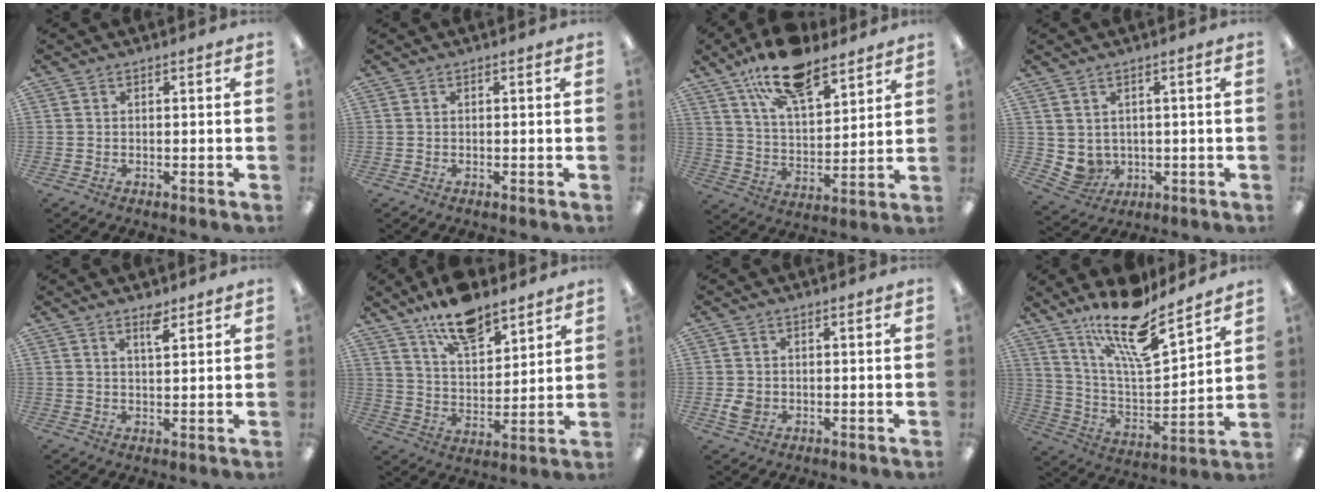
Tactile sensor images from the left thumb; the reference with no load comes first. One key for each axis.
{"total": 0.0}
{"total": 16.4, "fx": 12.1, "fy": 6.5, "fz": 8.8, "tx": -0.155, "ty": -0.058, "tz": 0.213}
{"total": 4.5, "fx": 1.8, "fy": 4.0, "fz": 0.9, "tx": -0.035, "ty": -0.015, "tz": 0.035}
{"total": 3.9, "fx": 2.8, "fy": 1.3, "fz": 2.4, "tx": -0.029, "ty": -0.011, "tz": 0.046}
{"total": 12.5, "fx": 9.9, "fy": 5.1, "fz": 5.8, "tx": -0.092, "ty": -0.058, "tz": 0.178}
{"total": 3.2, "fx": -0.5, "fy": 2.6, "fz": 1.8, "tx": -0.028, "ty": -0.001, "tz": -0.010}
{"total": 18.4, "fx": 14.3, "fy": 4.6, "fz": 10.6, "tx": -0.193, "ty": -0.091, "tz": 0.241}